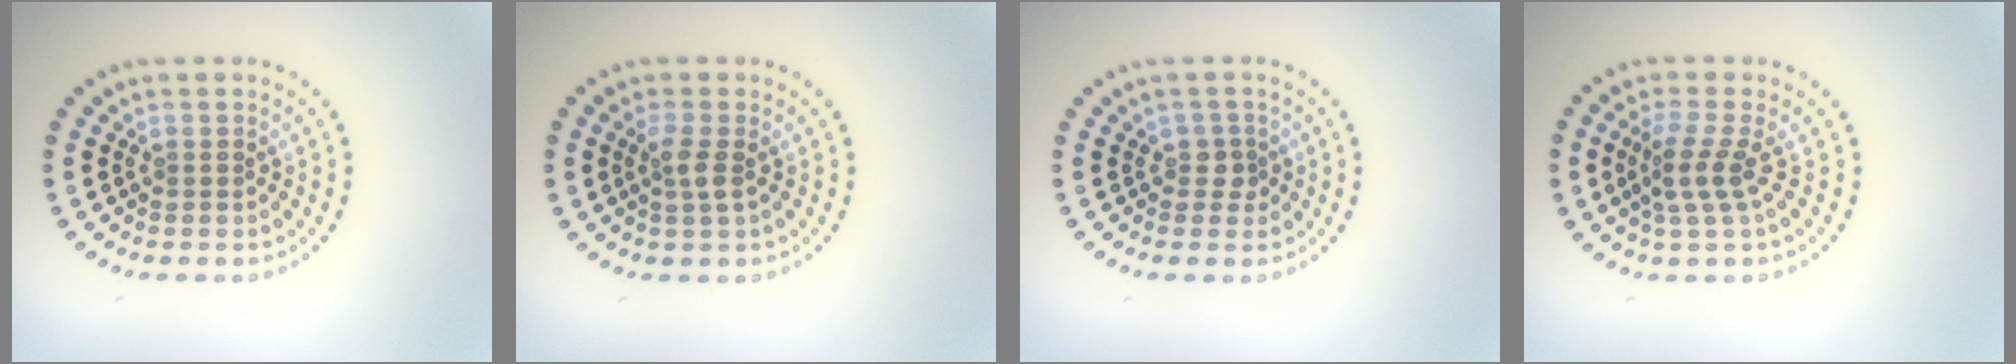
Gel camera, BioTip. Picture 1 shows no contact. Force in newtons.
{"total": 1.7, "press": 1.5, "slide": 0.7}
{"total": 1.3, "press": 1.1, "slide": 0.7}
{"total": 2.6, "press": 2.0, "slide": 1.6}